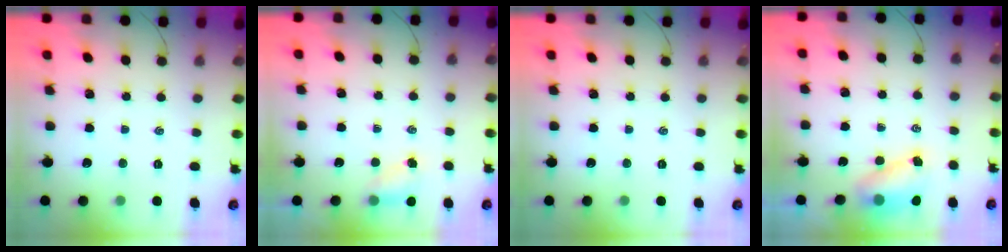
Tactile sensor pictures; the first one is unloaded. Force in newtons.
{"total": 4.9, "press": 4.8, "slide": 1.2}
{"total": 0.0}
{"total": 5.7, "press": 5.7, "slide": 0.7}